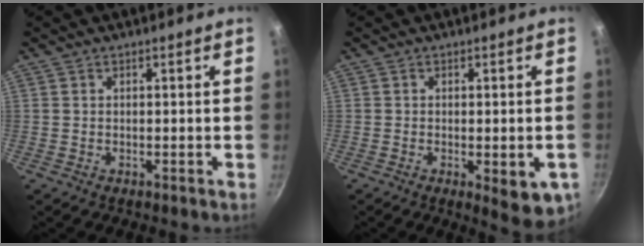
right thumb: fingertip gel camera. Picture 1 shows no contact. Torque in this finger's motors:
{"motor_torque": [-0.26, -0.03, -0.21, 0.05, 0.04]}